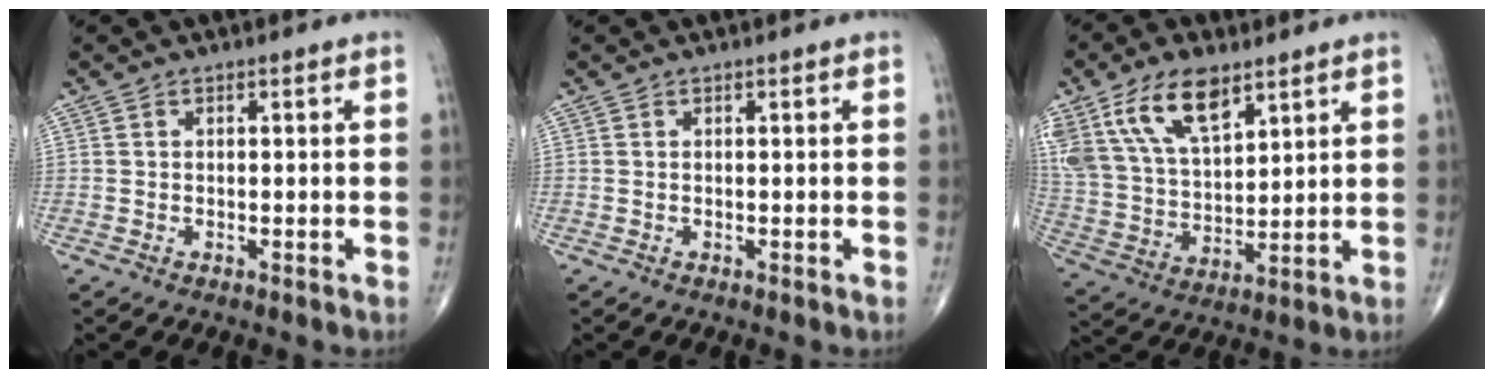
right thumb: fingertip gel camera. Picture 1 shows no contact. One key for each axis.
{"total": 0.0}
{"total": 17.0, "fx": 9.6, "fy": 8.5, "fz": 11.2, "tx": -0.203, "ty": -0.027, "tz": 0.189}